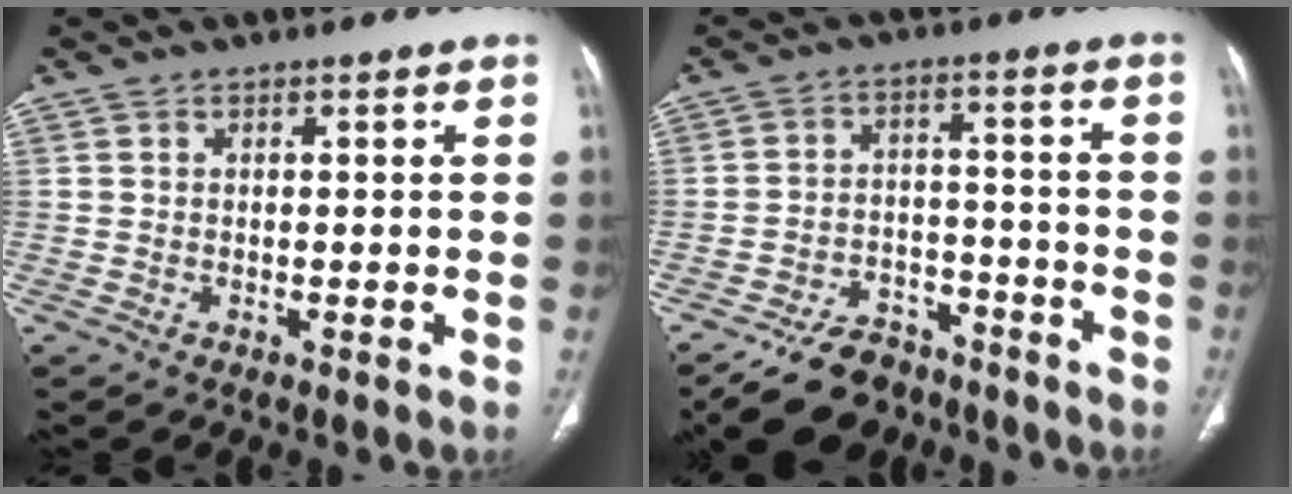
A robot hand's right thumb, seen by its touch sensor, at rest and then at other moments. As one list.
[{"total": 13.0, "force": [-10.3, 7.1, 3.7], "torque": [-0.042, 0.070, -0.160]}]